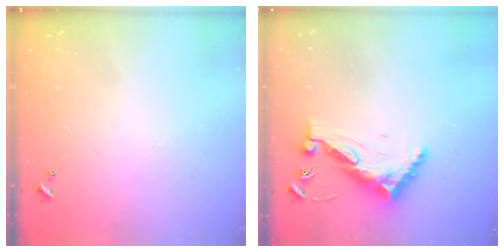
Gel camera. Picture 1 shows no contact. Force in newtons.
{"total": 12.1, "press": 12.0, "slide": 1.2}